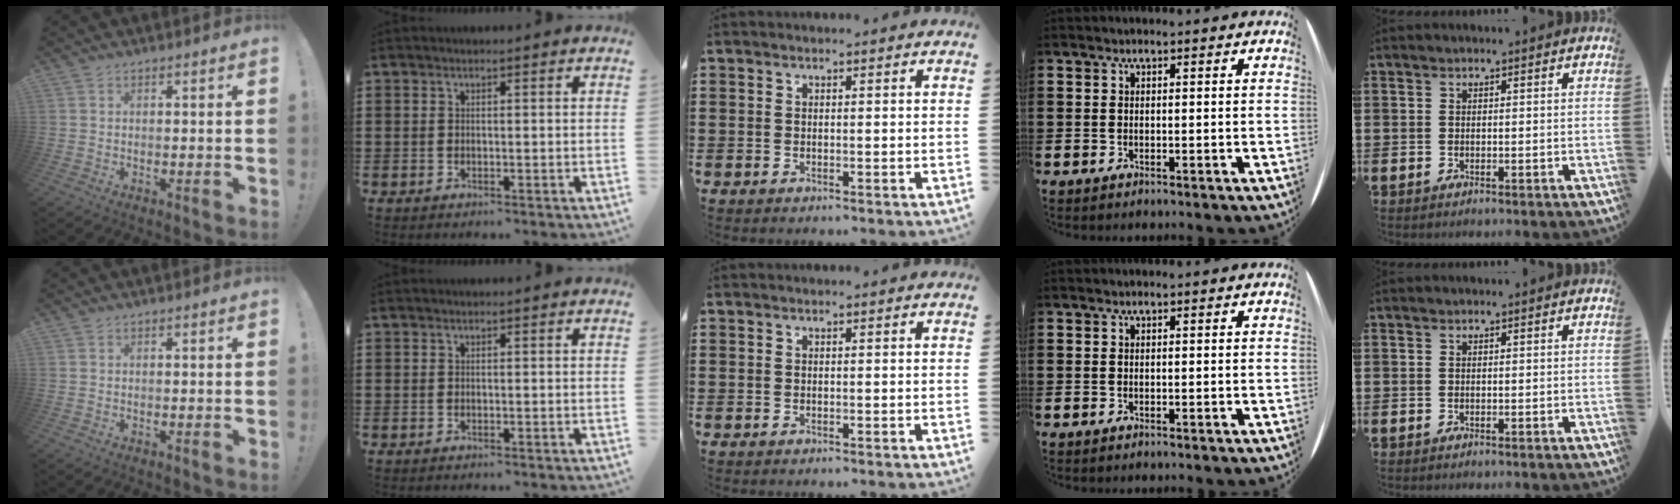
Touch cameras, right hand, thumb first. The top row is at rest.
{}